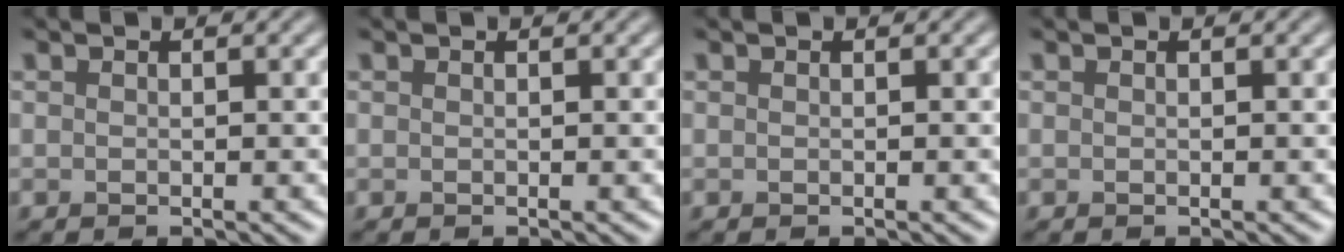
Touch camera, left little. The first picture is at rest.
{"total": 0.0}
{"total": 0.0}
{"total": 0.0}